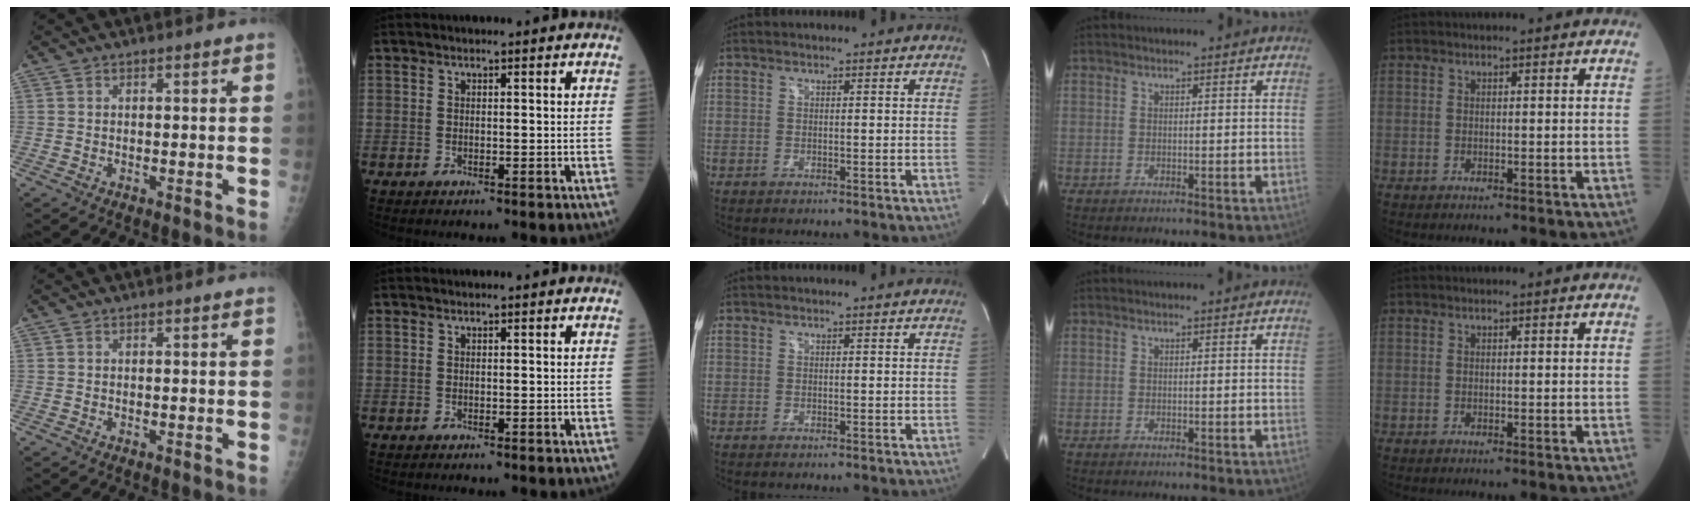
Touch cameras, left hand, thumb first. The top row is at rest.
{}